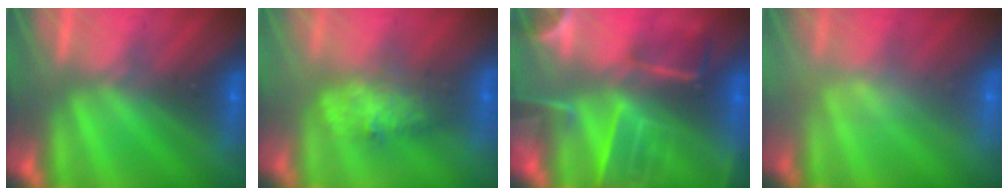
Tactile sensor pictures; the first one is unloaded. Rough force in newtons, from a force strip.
{"total": 2.6}
{"total": 8.9}
{"total": 2.3}